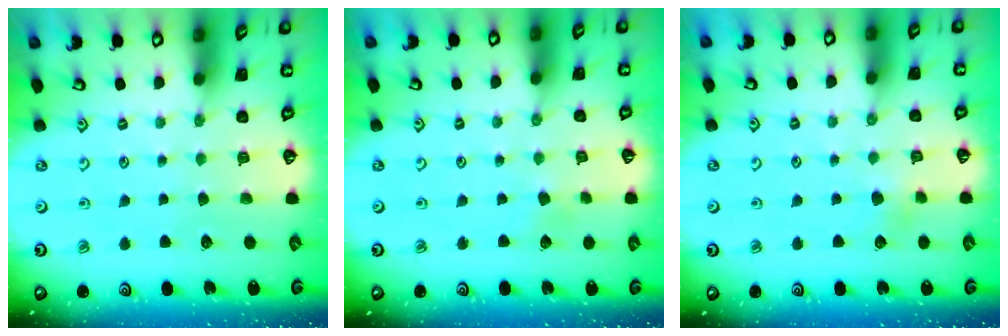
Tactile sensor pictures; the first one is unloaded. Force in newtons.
{"total": 2.8, "press": 2.8, "slide": 0.3}
{"total": 3.1, "press": 3.1, "slide": 0.5}